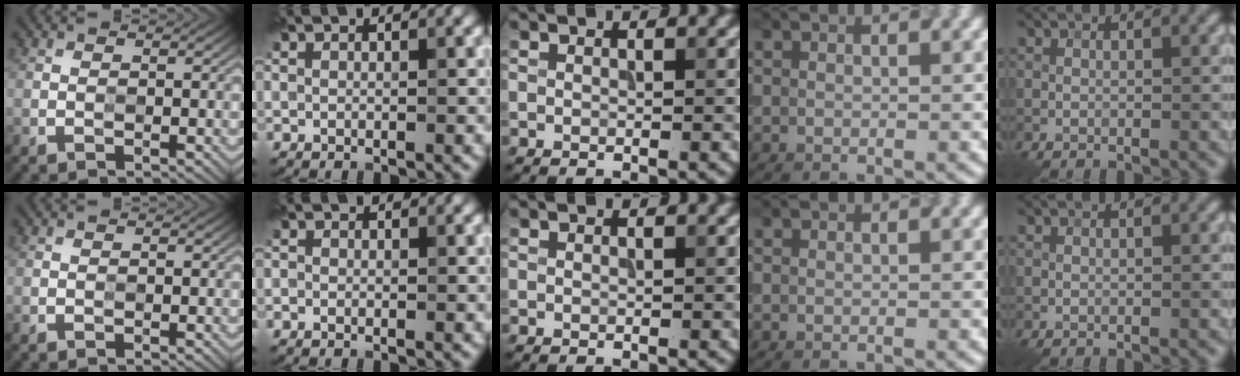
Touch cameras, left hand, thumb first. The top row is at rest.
{"index": {"total": 0.5, "force": [-0.4, 0.1, -0.3], "torque": [0.004, -0.006, -0.006]}}